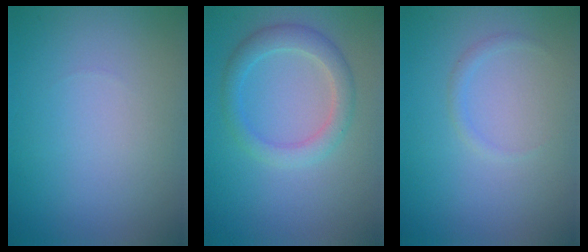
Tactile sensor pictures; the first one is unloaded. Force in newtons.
{"total": 2.9, "press": 2.9, "slide": 0.2}
{"total": 0.7, "press": 0.7, "slide": 0.1}